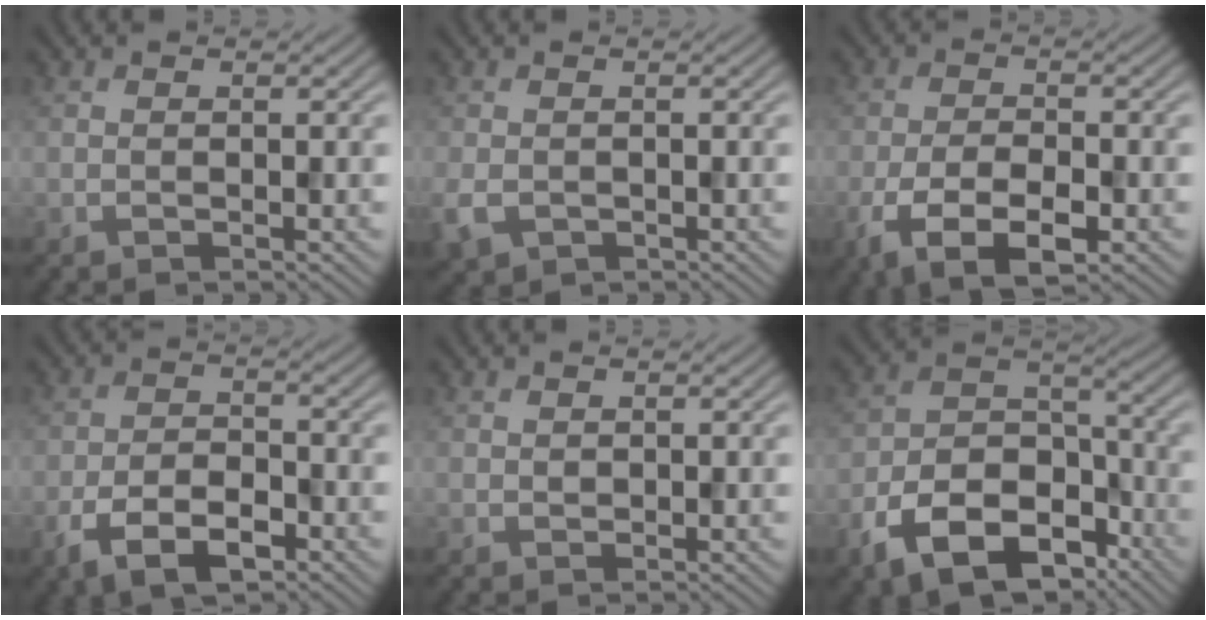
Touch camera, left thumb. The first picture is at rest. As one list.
[{"total": 3.1, "force": [-1.2, 2.3, 1.6], "torque": [-0.049, -0.016, -0.027]}, {"total": 7.9, "force": [-3.8, 3.7, 5.8], "torque": [-0.119, -0.012, -0.070]}, {"total": 7.0, "force": [-3.8, 3.5, 4.7], "torque": [-0.088, -0.002, -0.077]}, {"total": 0.6, "force": [0.3, 0.6, 0.2], "torque": [-0.006, -0.003, 0.005]}, {"total": 12.7, "force": [-7.6, 7.2, 7.1], "torque": [-0.147, -0.020, -0.144]}]